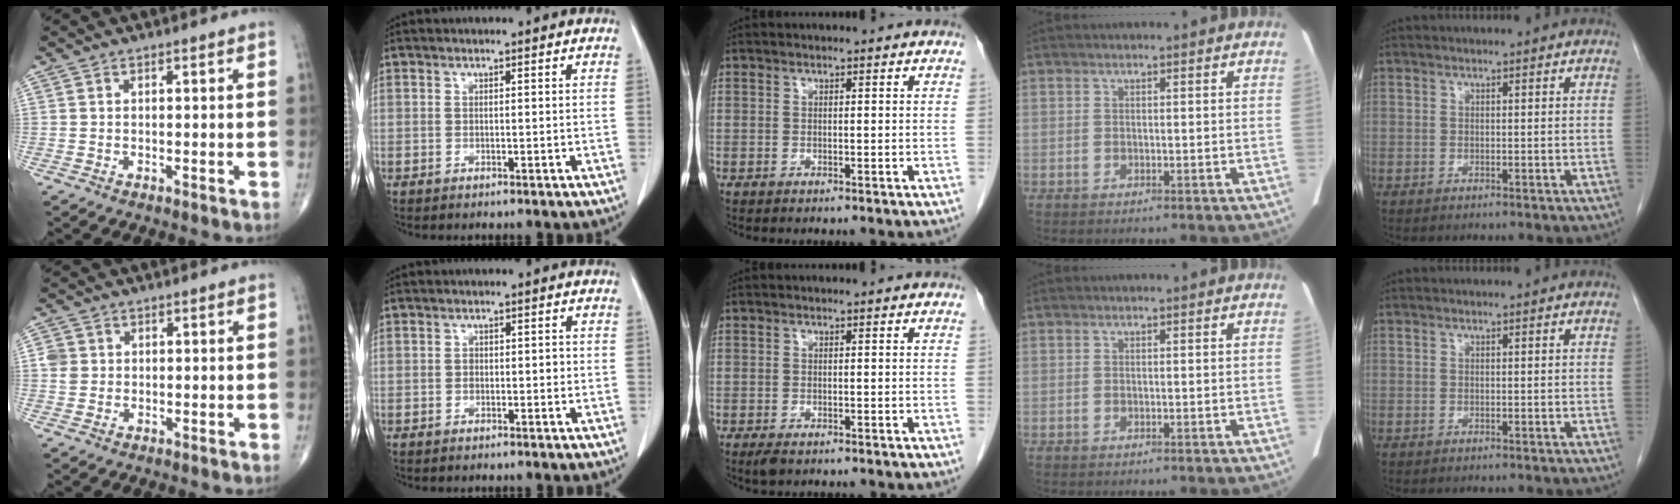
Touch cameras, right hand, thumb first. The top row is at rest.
{"thumb": {"total": 2.6, "force": [0.4, 2.4, 0.9], "torque": [-0.005, 0.002, 0.009]}, "index": {"total": 1.4, "force": [-0.2, 0.9, 1.1], "torque": [-0.012, 0.005, -0.002]}, "middle": {"total": 1.5, "force": [-1.0, 0.6, 1.0], "torque": [-0.021, -0.003, -0.013]}}